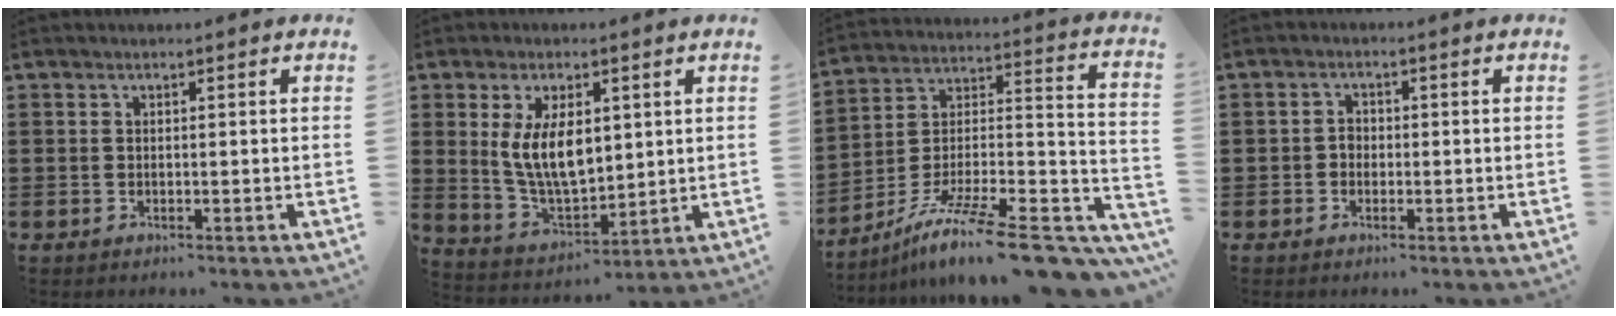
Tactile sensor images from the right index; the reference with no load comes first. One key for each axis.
{"total": 8.8, "fx": 1.8, "fy": 4.3, "fz": 7.5, "tx": -0.156, "ty": 0.000, "tz": 0.030}
{"total": 14.6, "fx": -10.3, "fy": 2.8, "fz": 9.9, "tx": -0.164, "ty": 0.026, "tz": -0.175}
{"total": 1.5, "fx": -0.5, "fy": 1.2, "fz": 0.7, "tx": -0.017, "ty": 0.003, "tz": -0.012}